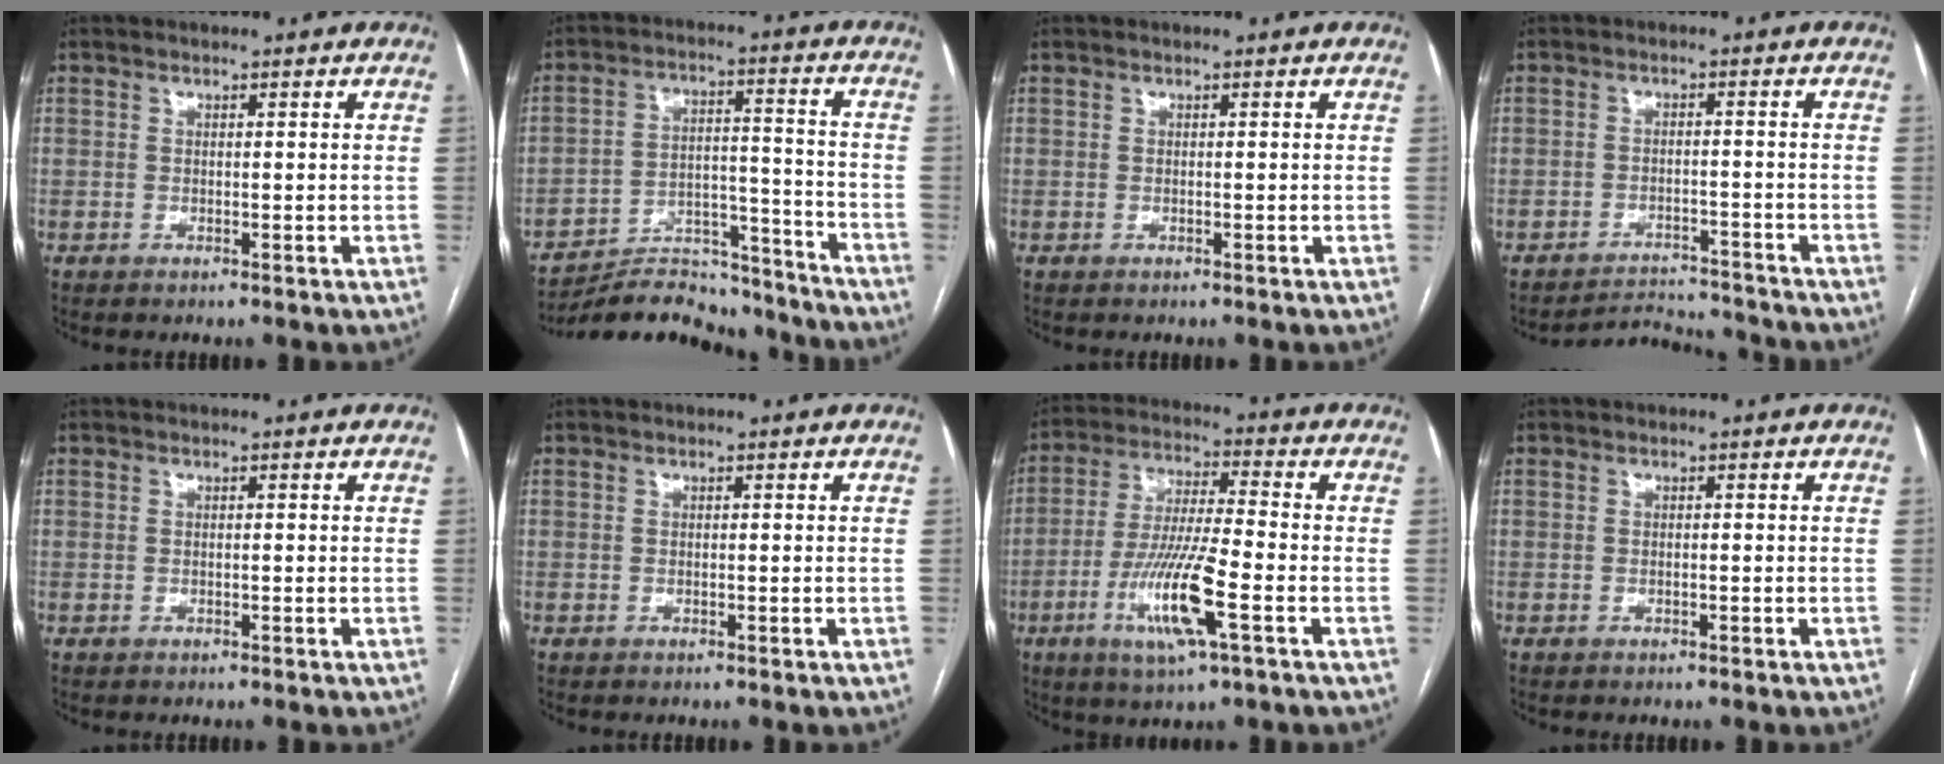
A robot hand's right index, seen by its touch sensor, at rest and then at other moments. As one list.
[{"total": 16.1, "force": [-15.5, 3.3, 2.9], "torque": [-0.047, 0.030, -0.232]}, {"total": 0.0}, {"total": 5.2, "force": [-5.1, 0.1, -1.3], "torque": [0.022, 0.010, -0.079]}, {"total": 0.0}, {"total": 0.0}, {"total": 12.5, "force": [-4.6, 0.8, 11.6], "torque": [-0.231, -0.015, -0.085]}, {"total": 0.0}]